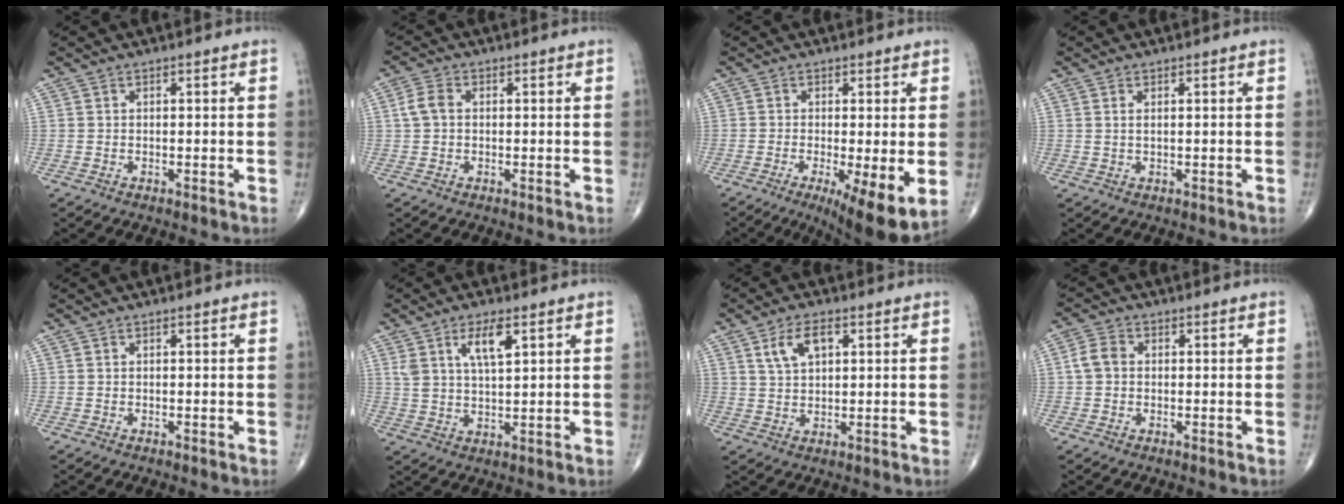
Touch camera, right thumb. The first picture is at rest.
{"total": 3.5, "force": [0.3, 2.5, 2.4], "torque": [-0.054, 0.010, 0.003]}
{"total": 10.3, "force": [-2.7, 2.6, 9.6], "torque": [-0.151, -0.024, -0.039]}
{"total": 1.0, "force": [0.4, 0.3, 0.9], "torque": [-0.022, 0.001, 0.009]}
{"total": 0.0}
{"total": 6.6, "force": [3.2, 2.3, 5.4], "torque": [-0.096, -0.013, 0.062]}
{"total": 6.1, "force": [2.6, 3.2, 4.5], "torque": [-0.078, -0.003, 0.052]}
{"total": 3.8, "force": [0.2, 3.0, 2.3], "torque": [-0.046, 0.012, -0.003]}